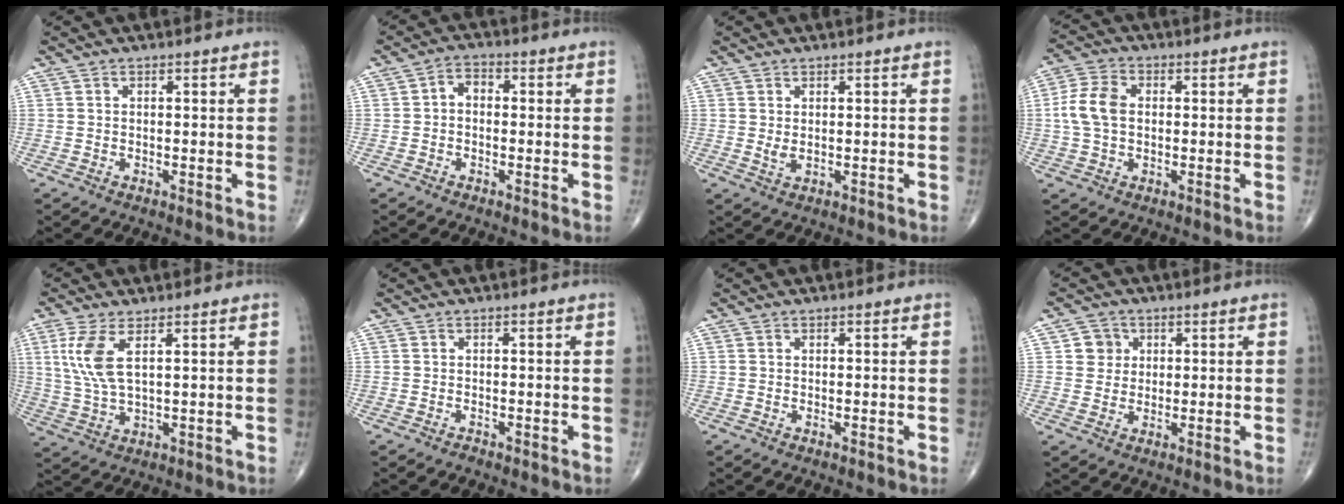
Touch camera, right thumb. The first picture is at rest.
{"total": 3.5, "force": [-0.1, 2.6, 2.4], "torque": [-0.026, 0.016, -0.014]}
{"total": 1.5, "force": [0.3, 0.7, 1.3], "torque": [-0.024, -0.006, 0.010]}
{"total": 7.6, "force": [0.4, 5.2, 5.5], "torque": [-0.115, 0.015, 0.003]}
{"total": 7.9, "force": [2.7, 2.8, 6.8], "torque": [-0.161, -0.007, 0.063]}
{"total": 0.6, "force": [-0.5, 0.2, 0.2], "torque": [-0.005, 0.002, -0.010]}
{"total": 0.0}
{"total": 4.0, "force": [1.1, 3.8, 0.7], "torque": [0.014, 0.001, 0.011]}